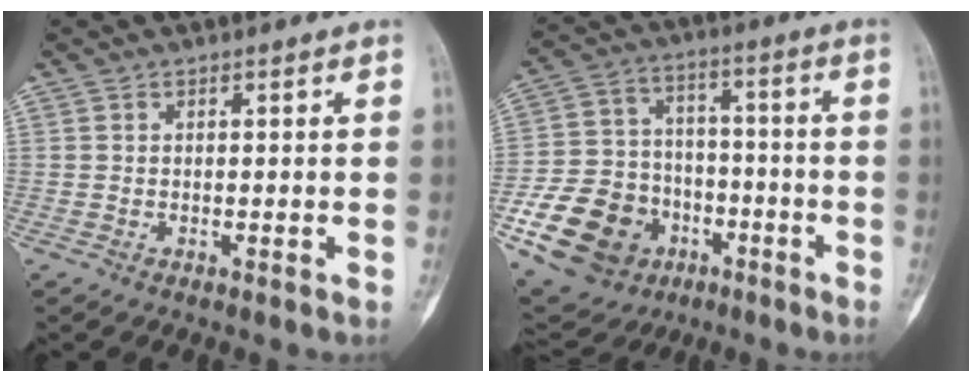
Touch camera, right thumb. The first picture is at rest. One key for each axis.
{"total": 20.6, "fx": -8.4, "fy": 16.2, "fz": 9.5, "tx": -0.174, "ty": 0.067, "tz": -0.131}